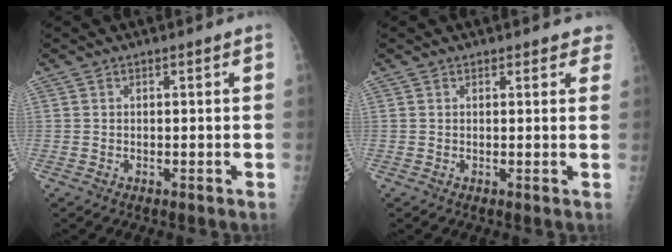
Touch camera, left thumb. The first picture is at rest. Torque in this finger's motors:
{"motor_torque": [-0.27, 0.04, -0.03, 0.05, 0.02]}